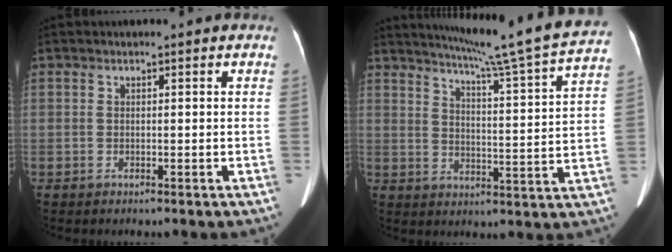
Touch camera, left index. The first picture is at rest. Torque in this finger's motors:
{"motor_torque": [0.35, -1.44, 0.02, 0.06]}